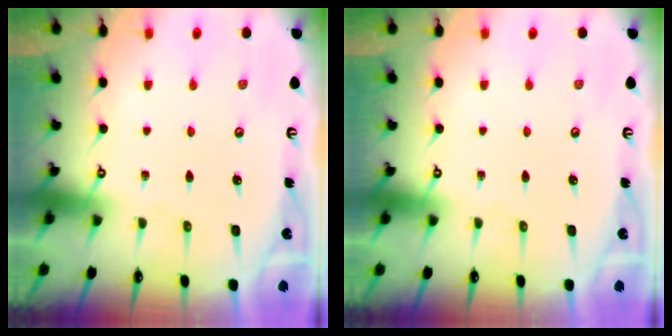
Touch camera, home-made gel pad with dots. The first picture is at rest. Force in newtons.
{"total": 0.0}